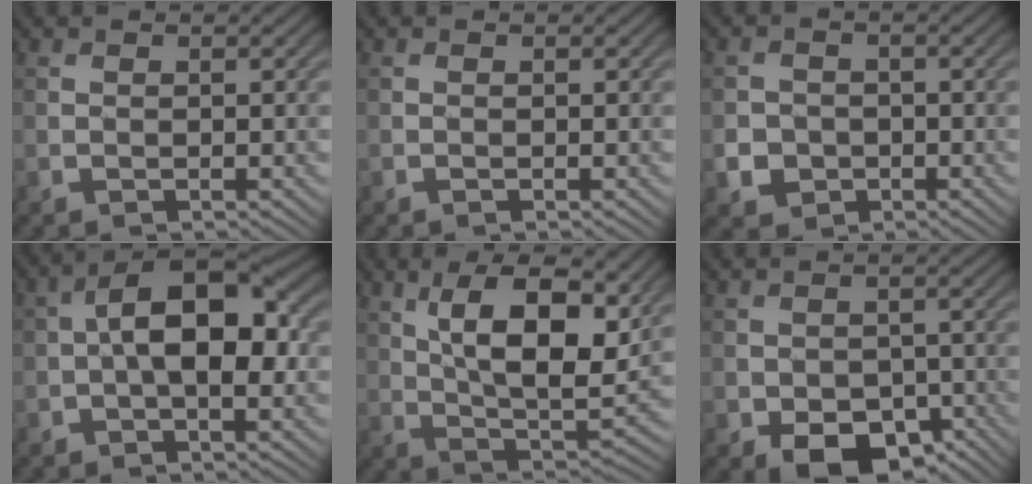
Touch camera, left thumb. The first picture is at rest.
{"total": 0.0}
{"total": 3.4, "force": [-1.2, 3.0, 1.0], "torque": [-0.015, -0.008, -0.027]}
{"total": 9.8, "force": [0.2, 5.1, 8.4], "torque": [-0.137, 0.014, -0.008]}
{"total": 12.7, "force": [4.7, 5.2, 10.6], "torque": [-0.183, -0.010, 0.085]}
{"total": 7.5, "force": [-4.0, 4.6, 4.3], "torque": [-0.064, -0.019, -0.056]}